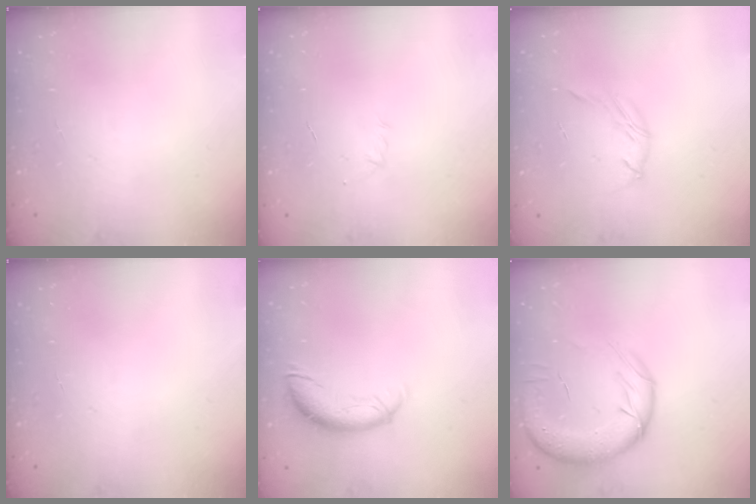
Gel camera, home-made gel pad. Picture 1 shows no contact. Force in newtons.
{"total": 2.9, "press": 2.8, "slide": 0.7}
{"total": 4.4, "press": 4.3, "slide": 0.8}
{"total": 0.0}
{"total": 10.5, "press": 10.5, "slide": 0.7}
{"total": 17.6, "press": 17.3, "slide": 3.5}